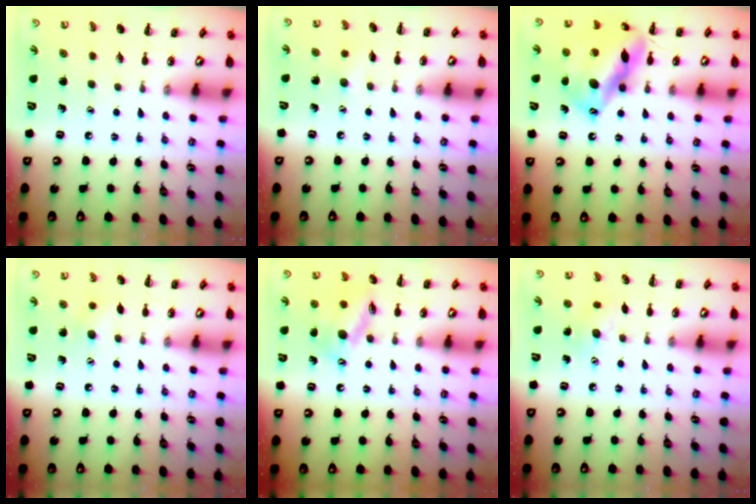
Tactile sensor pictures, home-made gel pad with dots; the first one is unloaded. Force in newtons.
{"total": 4.1, "press": 3.9, "slide": 1.1}
{"total": 16.9, "press": 16.7, "slide": 3.1}
{"total": 6.5, "press": 6.3, "slide": 1.7}
{"total": 13.3, "press": 13.2, "slide": 1.4}
{"total": 4.8, "press": 4.6, "slide": 1.1}